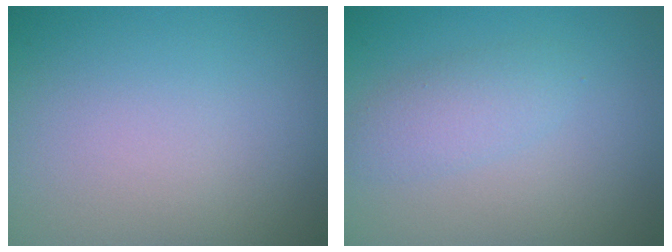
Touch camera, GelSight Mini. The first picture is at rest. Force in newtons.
{"total": 2.0, "press": 2.0, "slide": 0.1}